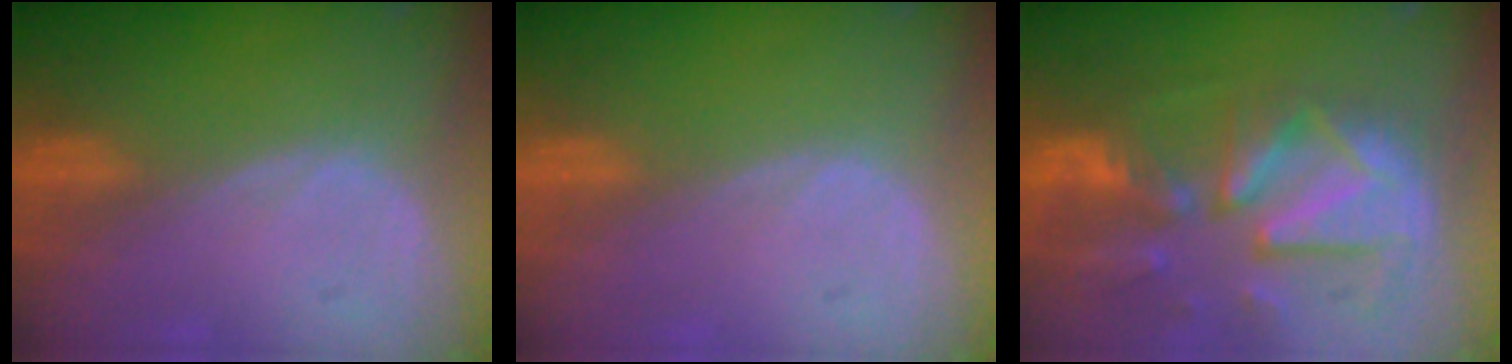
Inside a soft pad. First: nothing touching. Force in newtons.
{"total": 0.0}
{"total": 12.7, "press": 11.1, "slide": 6.2}